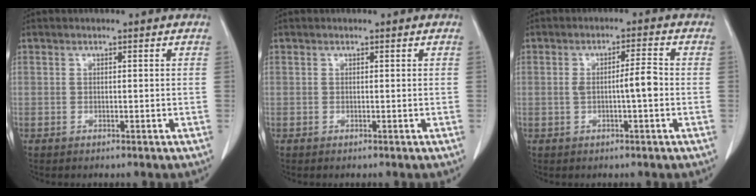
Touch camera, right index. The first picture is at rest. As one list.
[{"total": 0.0}, {"total": 4.2, "force": [-0.5, 0.3, 4.2], "torque": [-0.071, 0.007, -0.006]}]